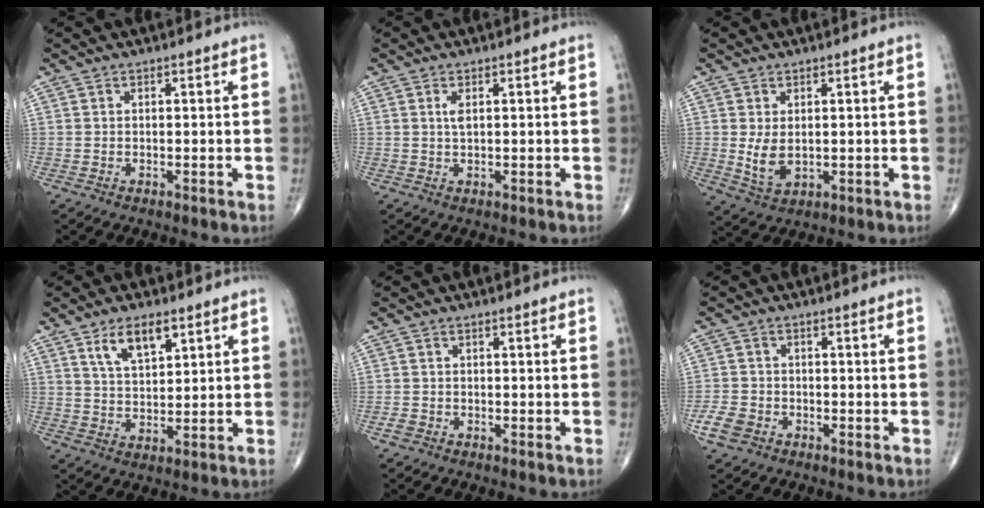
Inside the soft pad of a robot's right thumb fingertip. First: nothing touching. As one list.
[{"total": 1.6, "force": [0.5, 0.6, 1.4], "torque": [-0.032, 0.001, 0.011]}, {"total": 4.8, "force": [0.3, 2.9, 3.8], "torque": [-0.066, -0.012, 0.016]}, {"total": 7.5, "force": [4.2, 3.3, 5.3], "torque": [-0.082, -0.022, 0.078]}, {"total": 1.3, "force": [-0.6, 0.9, 0.7], "torque": [-0.011, 0.001, -0.013]}, {"total": 4.2, "force": [-2.0, 3.2, 1.8], "torque": [-0.032, 0.012, -0.037]}]